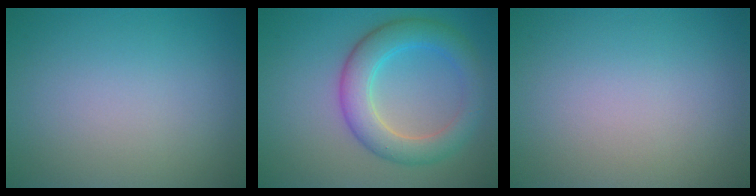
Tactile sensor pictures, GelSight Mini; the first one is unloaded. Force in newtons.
{"total": 5.4, "press": 5.4, "slide": 0.1}
{"total": 0.0}